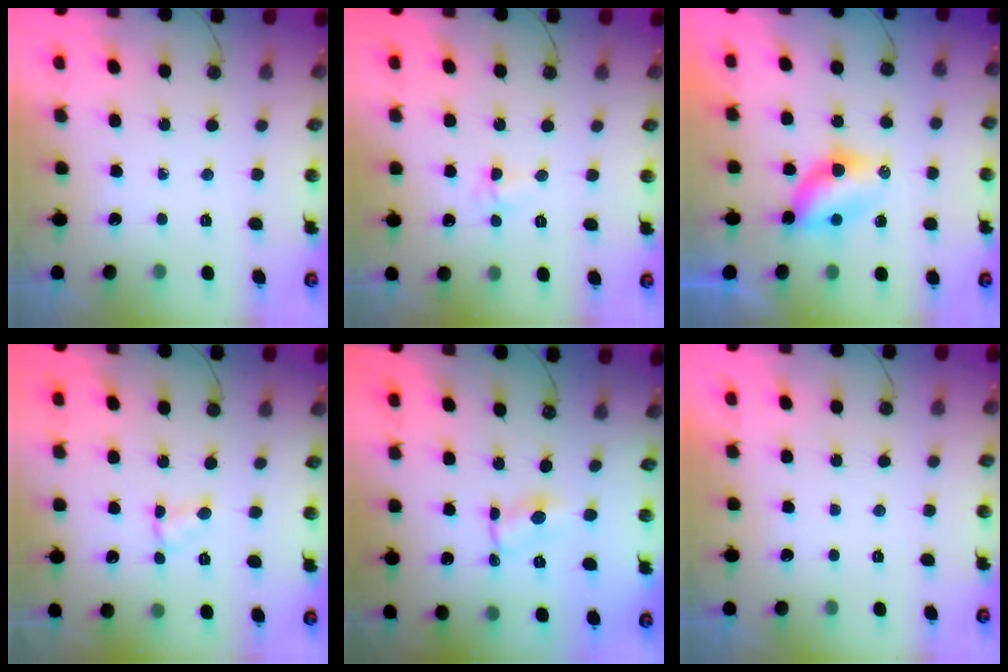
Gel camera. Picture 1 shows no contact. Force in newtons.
{"total": 3.8, "press": 3.7, "slide": 0.7}
{"total": 7.8, "press": 7.0, "slide": 3.5}
{"total": 2.7, "press": 2.7, "slide": 0.3}
{"total": 1.3, "press": 1.3, "slide": 0.2}
{"total": 0.0}